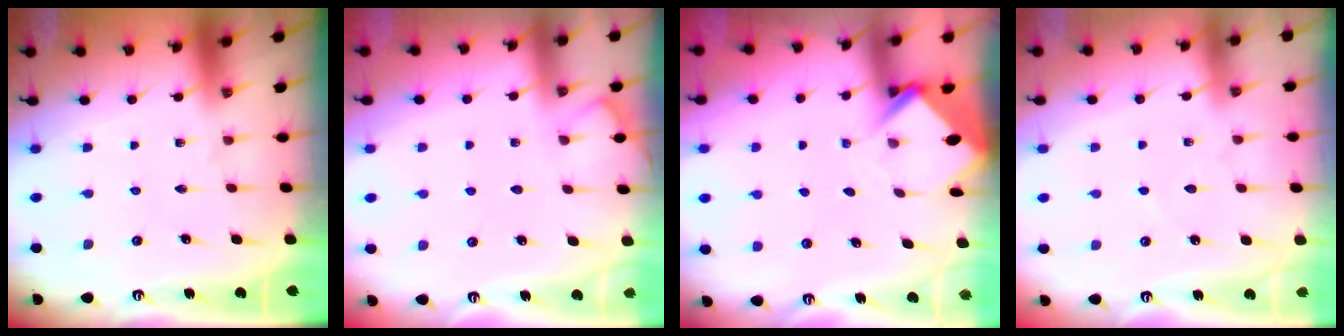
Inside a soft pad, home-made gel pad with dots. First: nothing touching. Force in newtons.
{"total": 4.3, "press": 4.3, "slide": 0.6}
{"total": 4.0, "press": 4.0, "slide": 0.2}
{"total": 2.3, "press": 2.3, "slide": 0.3}